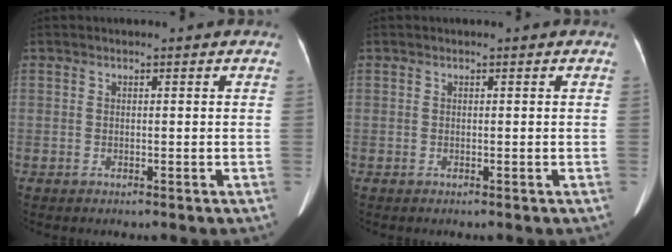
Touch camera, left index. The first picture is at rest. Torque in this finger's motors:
{"motor_torque": [0.00, 0.00, 0.00, 0.00]}